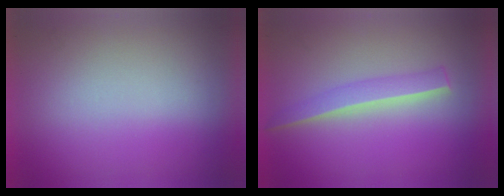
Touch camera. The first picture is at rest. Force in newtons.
{"total": 2.4}